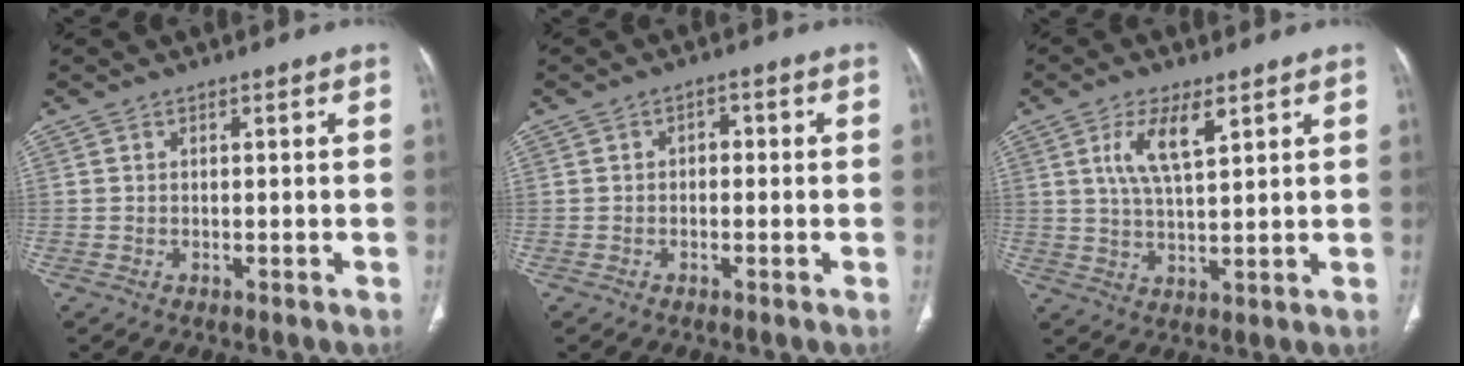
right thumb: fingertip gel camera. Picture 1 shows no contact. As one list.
[{"total": 2.1, "force": [-0.2, 1.5, 1.4], "torque": [-0.009, 0.010, -0.012]}, {"total": 7.8, "force": [3.5, 2.7, 6.4], "torque": [-0.122, -0.014, 0.072]}]